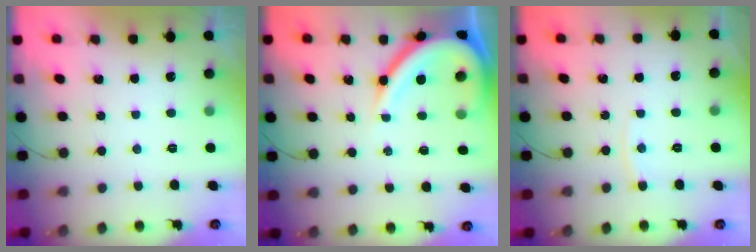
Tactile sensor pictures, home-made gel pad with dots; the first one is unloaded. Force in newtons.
{"total": 13.4, "press": 13.3, "slide": 1.4}
{"total": 3.2, "press": 3.1, "slide": 0.4}